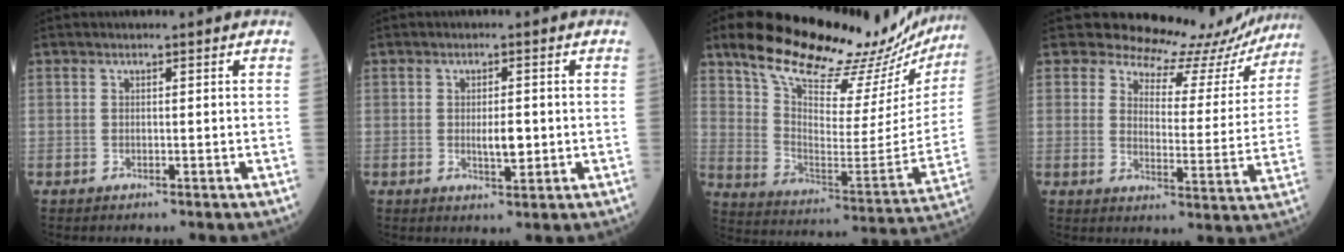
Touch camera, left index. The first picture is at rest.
{"total": 3.2, "force": [-0.2, 1.1, 3.0], "torque": [-0.054, -0.003, 0.001]}
{"total": 27.8, "force": [24.1, 6.1, 12.4], "torque": [-0.205, -0.055, 0.331]}
{"total": 14.0, "force": [13.4, 4.2, 0.8], "torque": [0.006, -0.046, 0.144]}